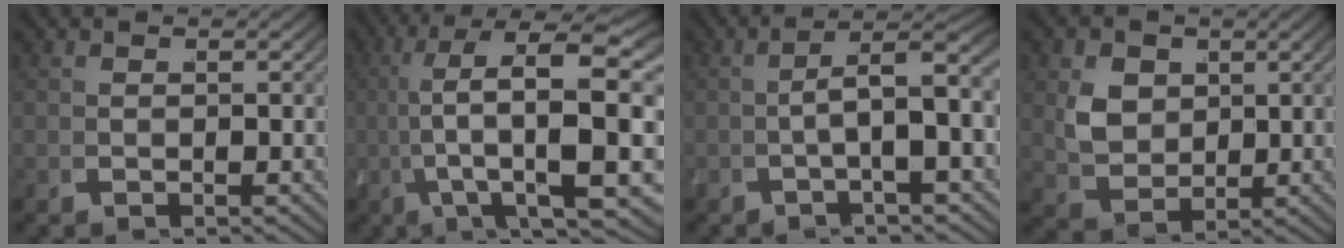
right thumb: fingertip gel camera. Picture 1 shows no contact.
{"total": 14.8, "force": [1.9, 6.4, 13.2], "torque": [-0.238, -0.015, 0.048]}
{"total": 5.8, "force": [0.1, 2.4, 5.2], "torque": [-0.086, 0.002, 0.003]}
{"total": 6.6, "force": [1.4, 5.0, 4.1], "torque": [-0.098, -0.033, 0.045]}